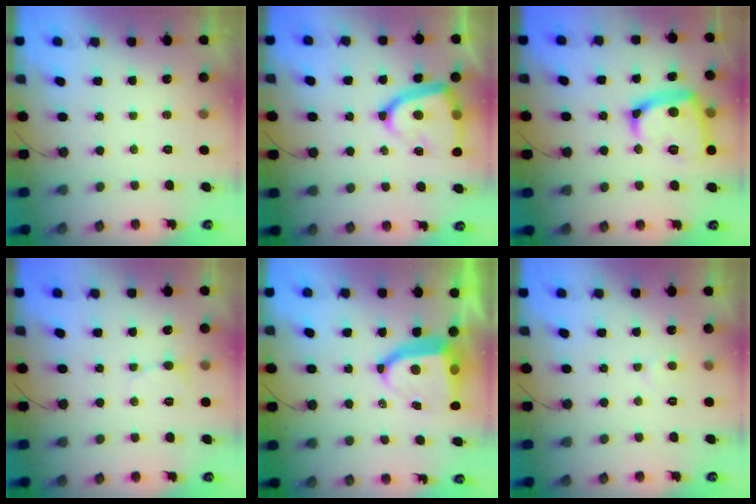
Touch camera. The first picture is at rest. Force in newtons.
{"total": 16.5, "press": 16.5, "slide": 1.5}
{"total": 17.8, "press": 17.7, "slide": 1.6}
{"total": 3.6, "press": 3.5, "slide": 0.5}
{"total": 9.0, "press": 8.9, "slide": 1.3}
{"total": 2.4, "press": 2.4, "slide": 0.2}